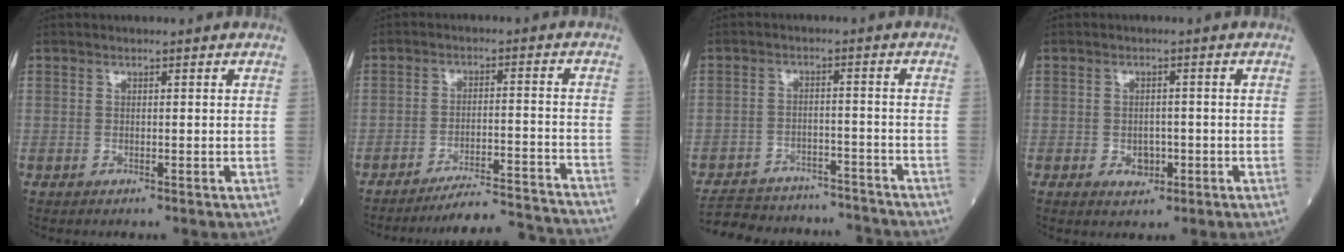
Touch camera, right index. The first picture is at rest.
{"total": 16.2, "force": [-15.9, -1.3, 2.9], "torque": [-0.026, -0.006, -0.211]}
{"total": 16.9, "force": [-15.8, 4.3, 4.1], "torque": [-0.094, 0.009, -0.218]}
{"total": 2.8, "force": [-0.9, 2.0, 1.7], "torque": [-0.020, 0.002, -0.007]}